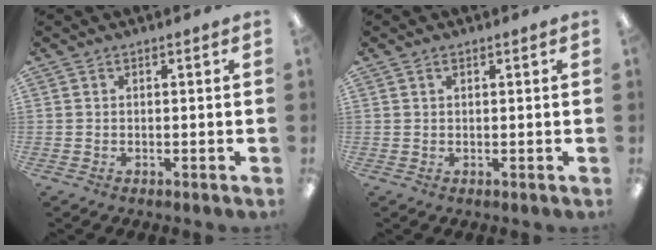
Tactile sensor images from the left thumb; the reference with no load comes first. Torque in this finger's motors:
{"motor_torque": [-0.15, -0.04, -0.05, -0.08, 0.04]}